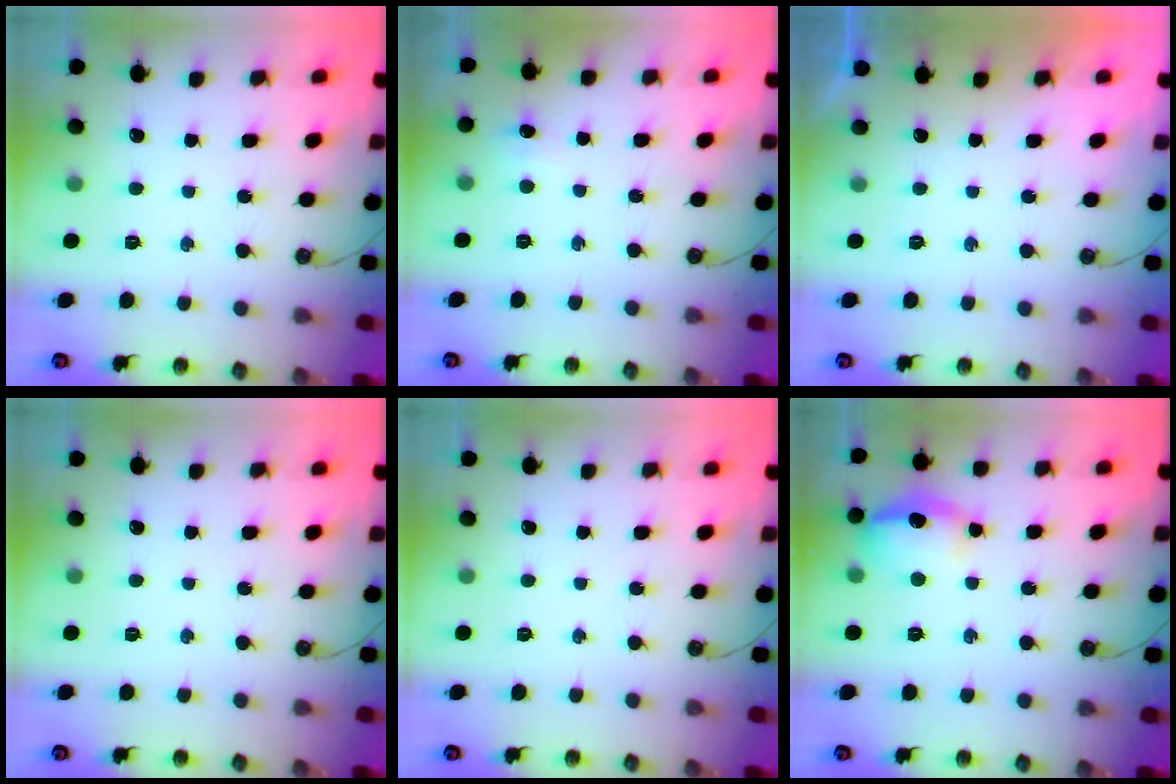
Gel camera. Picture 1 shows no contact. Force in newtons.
{"total": 11.1, "press": 3.6, "slide": 10.5}
{"total": 0.0}
{"total": 0.0}
{"total": 0.0}
{"total": 15.0, "press": 14.9, "slide": 1.2}